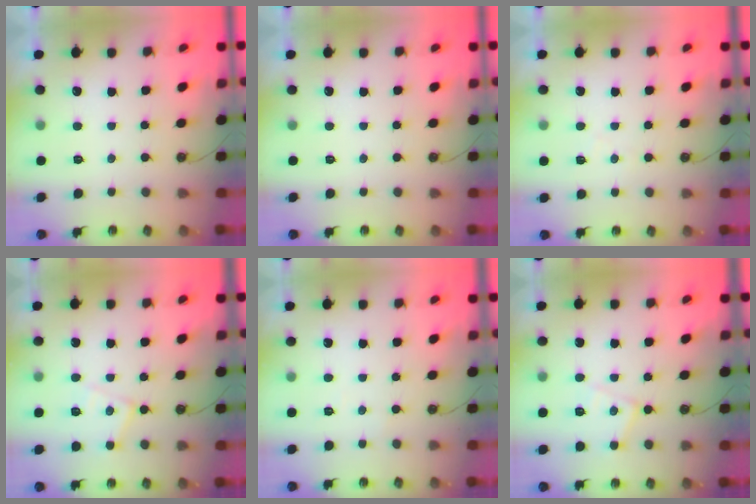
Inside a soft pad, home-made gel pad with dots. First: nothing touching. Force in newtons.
{"total": 0.0}
{"total": 4.7, "press": 4.7, "slide": 0.7}
{"total": 10.0, "press": 10.0, "slide": 0.7}
{"total": 3.6, "press": 3.6, "slide": 0.5}
{"total": 10.0, "press": 10.0, "slide": 0.7}